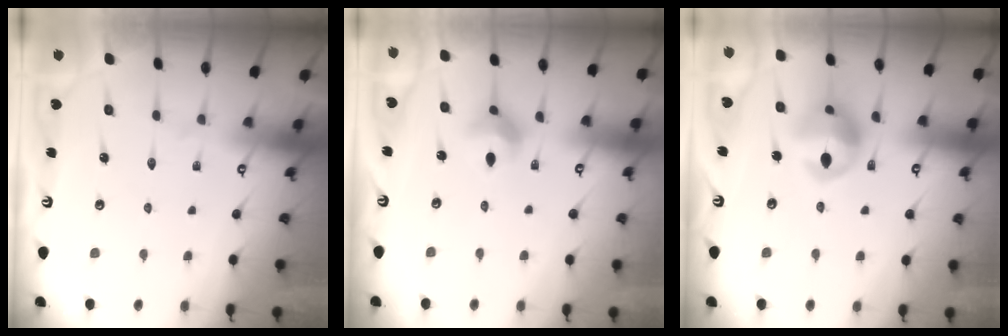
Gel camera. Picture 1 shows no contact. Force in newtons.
{"total": 7.1, "press": 7.1, "slide": 0.5}
{"total": 13.5, "press": 13.4, "slide": 1.4}